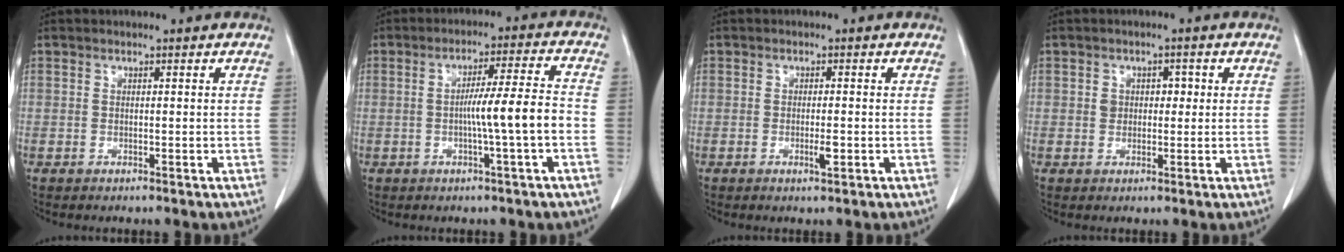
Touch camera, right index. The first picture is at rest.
{"total": 7.9, "force": [-1.7, -0.7, 7.7], "torque": [-0.122, 0.010, -0.028]}
{"total": 1.9, "force": [-0.6, 0.3, 1.8], "torque": [-0.033, -0.003, -0.009]}
{"total": 3.0, "force": [0.5, 2.2, 1.9], "torque": [-0.025, 0.012, 0.007]}